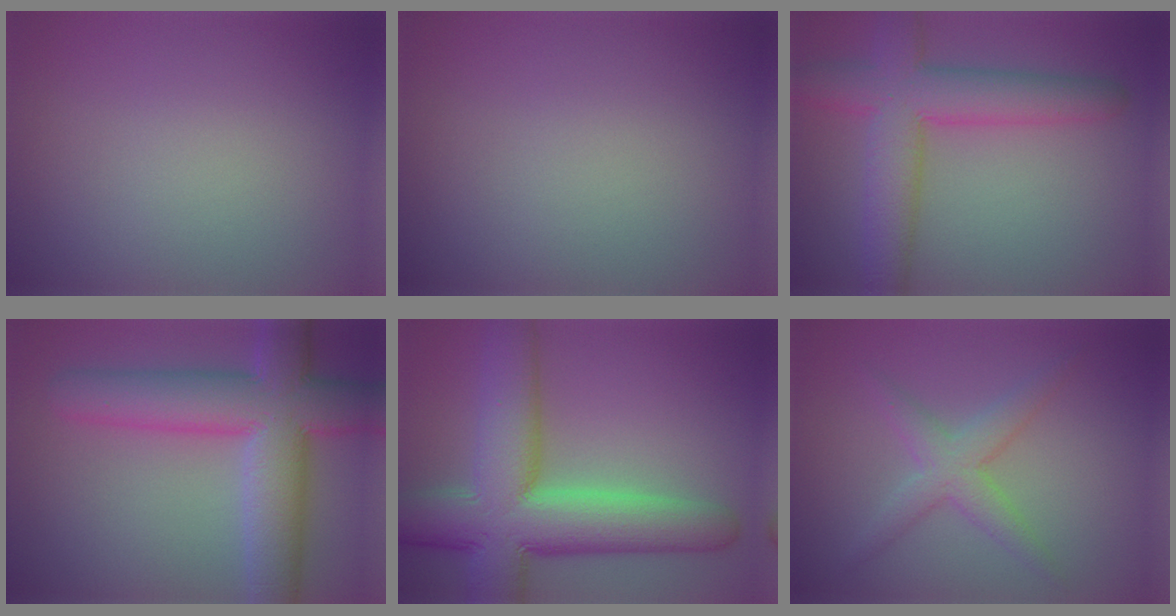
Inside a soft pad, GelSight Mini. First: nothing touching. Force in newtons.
{"total": 0.0}
{"total": 7.6, "press": 7.6, "slide": 0.2}
{"total": 9.7, "press": 9.7, "slide": 0.4}
{"total": 12.0, "press": 12.0, "slide": 0.8}
{"total": 3.0, "press": 3.0, "slide": 0.1}